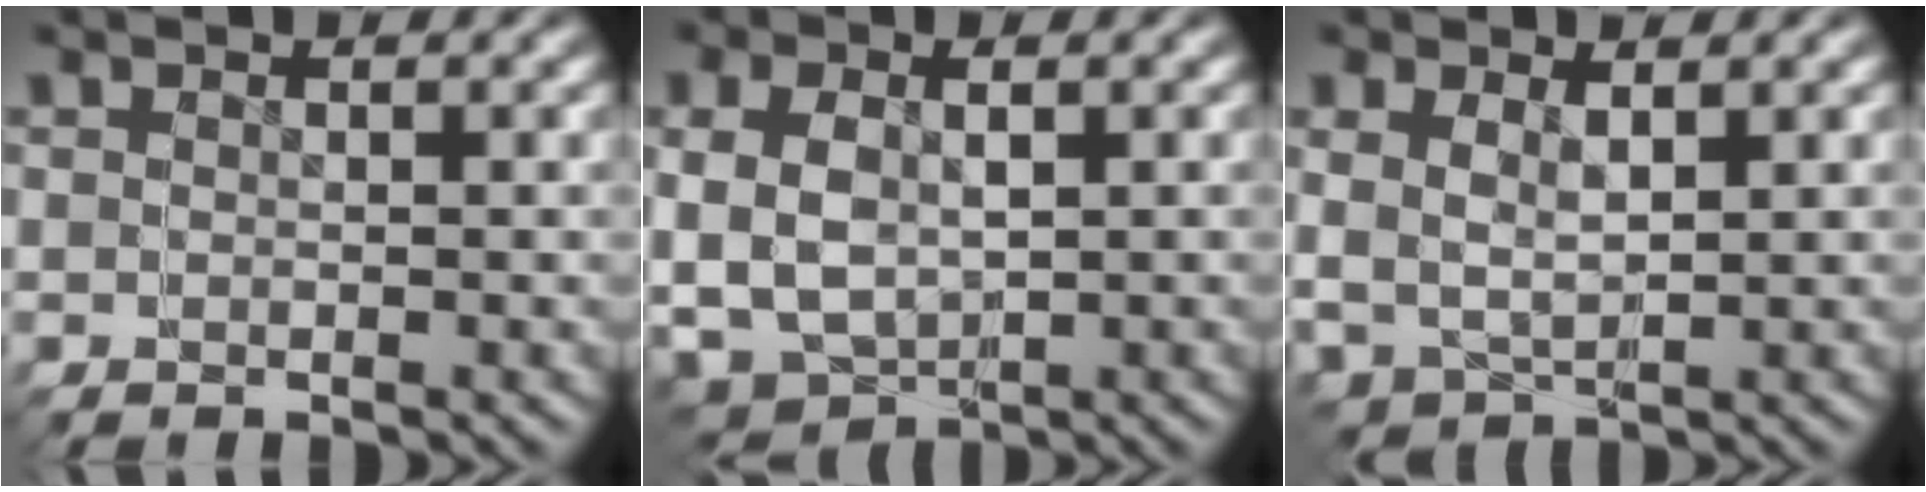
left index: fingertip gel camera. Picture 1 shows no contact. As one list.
[{"total": 5.8, "force": [-0.3, 5.4, 2.1], "torque": [-0.052, -0.012, -0.001]}, {"total": 3.1, "force": [1.3, 2.4, 1.5], "torque": [-0.037, -0.008, 0.028]}]